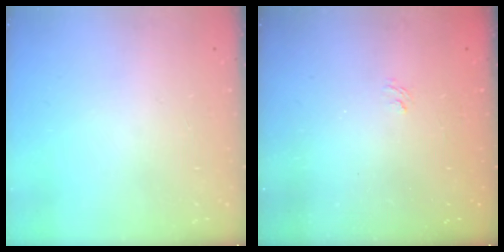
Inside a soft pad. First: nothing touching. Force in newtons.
{"total": 1.1, "press": 0.1, "slide": 1.1}